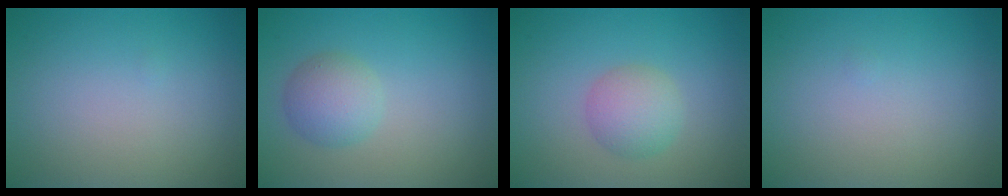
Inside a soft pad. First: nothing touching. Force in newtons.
{"total": 2.9, "press": 2.9, "slide": 0.0}
{"total": 2.9, "press": 2.9, "slide": 0.1}
{"total": 0.0}